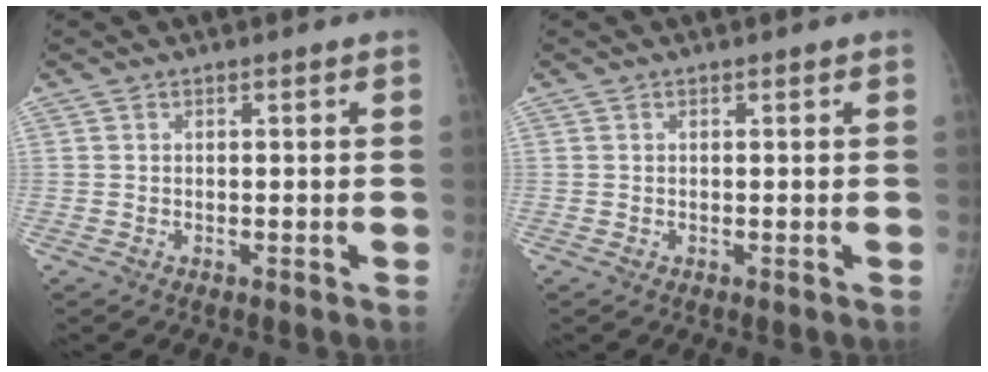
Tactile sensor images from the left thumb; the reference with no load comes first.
{"total": 0.0}